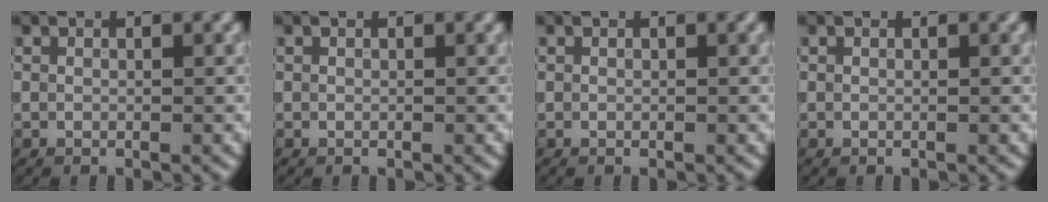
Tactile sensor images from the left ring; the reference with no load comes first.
{"total": 0.0}
{"total": 0.0}
{"total": 0.0}